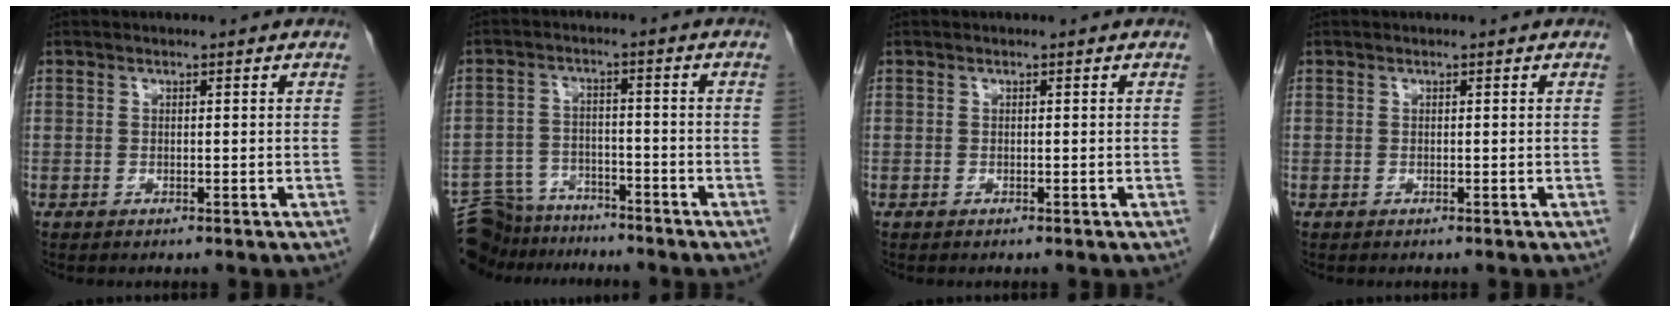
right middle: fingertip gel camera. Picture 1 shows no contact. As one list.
[{"total": 10.3, "force": [-9.4, 4.0, 1.3], "torque": [-0.030, 0.012, -0.149]}, {"total": 0.0}, {"total": 0.0}]